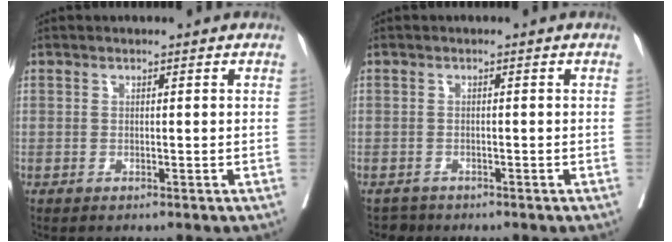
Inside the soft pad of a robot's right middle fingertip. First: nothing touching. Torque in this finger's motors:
{"motor_torque": [-0.10, -0.03, -0.04, -0.01]}